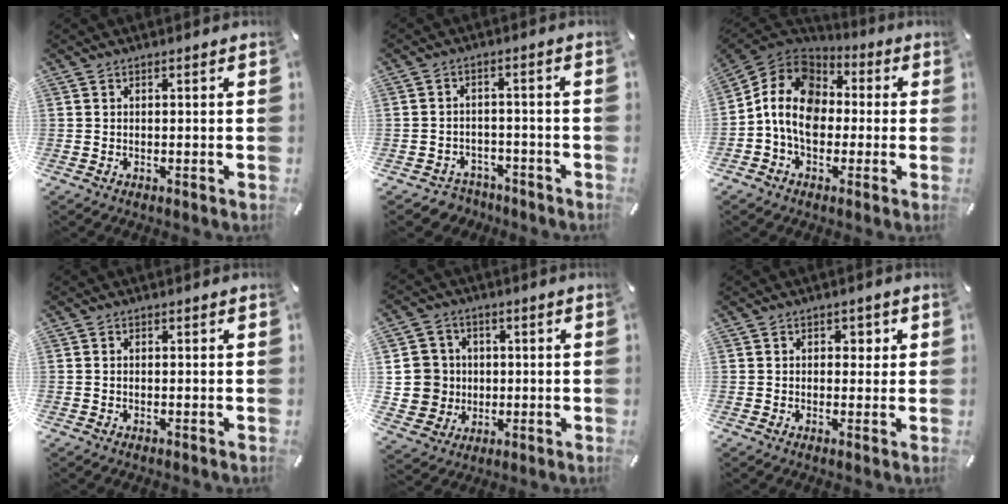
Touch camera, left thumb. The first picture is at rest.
{"total": 3.8, "force": [-2.4, 2.9, 0.6], "torque": [-0.018, 0.007, -0.047]}
{"total": 11.9, "force": [-2.0, 9.8, 6.5], "torque": [-0.142, 0.021, -0.038]}
{"total": 0.6, "force": [-0.1, 0.5, 0.4], "torque": [-0.009, 0.002, -0.004]}
{"total": 9.4, "force": [0.7, 9.3, 1.5], "torque": [-0.037, 0.002, 0.020]}
{"total": 2.2, "force": [0.1, 1.9, 1.1], "torque": [0.000, -0.003, -0.009]}